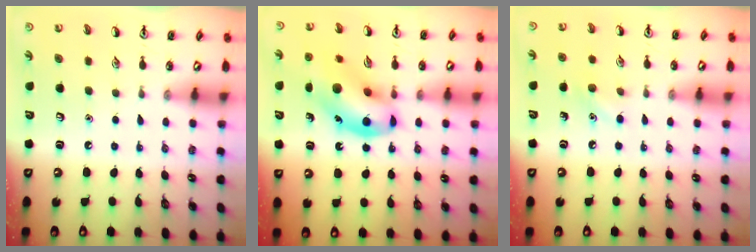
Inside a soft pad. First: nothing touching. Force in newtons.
{"total": 14.0, "press": 13.7, "slide": 2.9}
{"total": 5.5, "press": 5.2, "slide": 1.8}